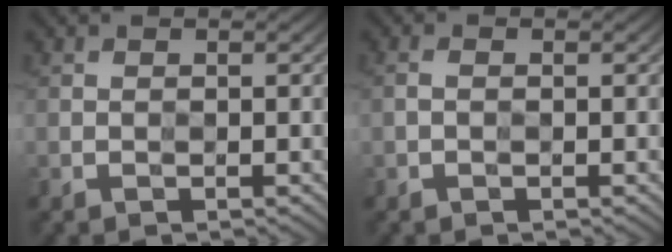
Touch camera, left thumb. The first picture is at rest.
{"total": 0.7, "force": [-0.2, 0.3, 0.7], "torque": [-0.017, 0.001, -0.006]}